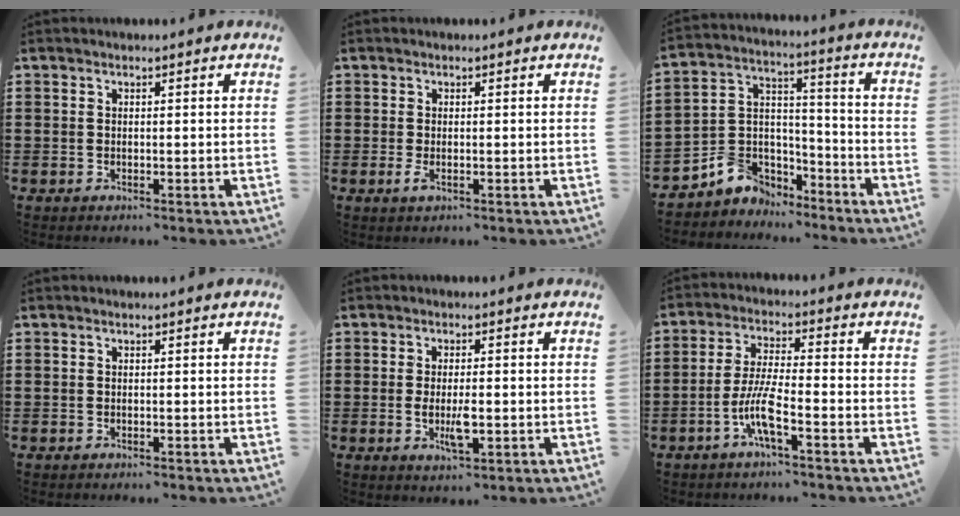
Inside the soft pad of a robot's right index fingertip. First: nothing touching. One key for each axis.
{"total": 1.4, "fx": -0.3, "fy": 0.4, "fz": 1.3, "tx": -0.039, "ty": -0.010, "tz": -0.010}
{"total": 5.6, "fx": -3.9, "fy": 4.0, "fz": 0.1, "tx": -0.025, "ty": 0.008, "tz": -0.080}
{"total": 0.0}
{"total": 4.5, "fx": -0.9, "fy": 1.4, "fz": 4.1, "tx": -0.085, "ty": -0.004, "tz": -0.019}
{"total": 7.0, "fx": -3.3, "fy": 1.0, "fz": 6.1, "tx": -0.142, "ty": -0.014, "tz": -0.069}